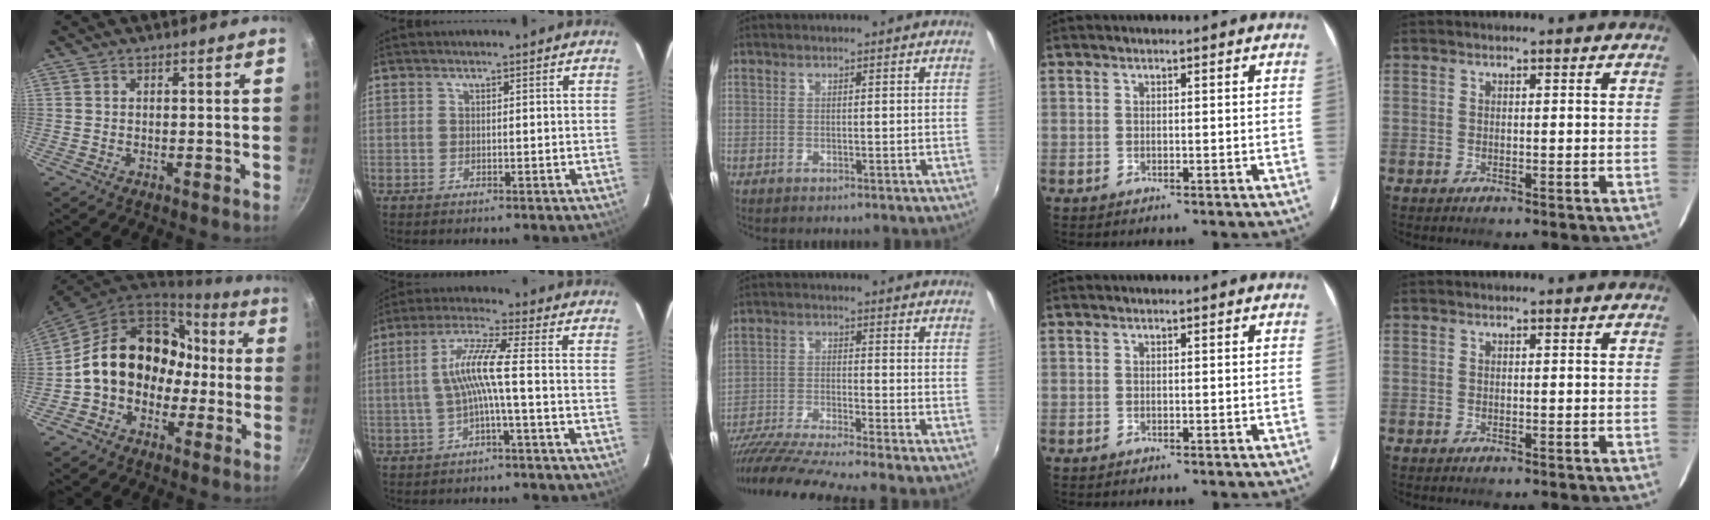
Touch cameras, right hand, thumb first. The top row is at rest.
{"thumb": {"total": 18.5, "force": [-1.1, 14.8, 11.1], "torque": [-0.145, 0.077, -0.022]}, "index": {"total": 7.5, "force": [-1.3, -0.8, 7.3], "torque": [-0.156, 0.008, -0.020]}, "middle": {"total": 15.1, "force": [-12.9, -1.2, 7.8], "torque": [-0.162, -0.044, -0.230]}}